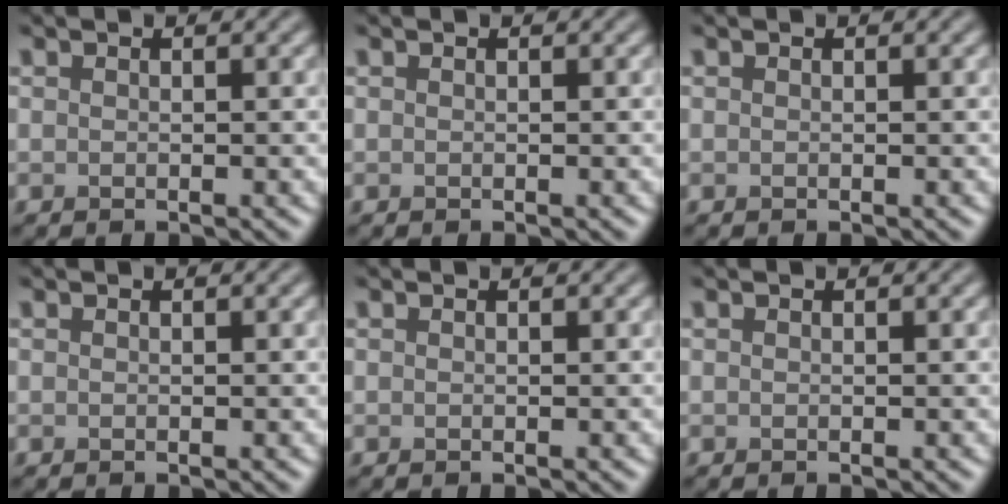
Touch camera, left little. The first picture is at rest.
{"total": 0.0}
{"total": 0.0}
{"total": 0.0}
{"total": 0.0}
{"total": 0.0}